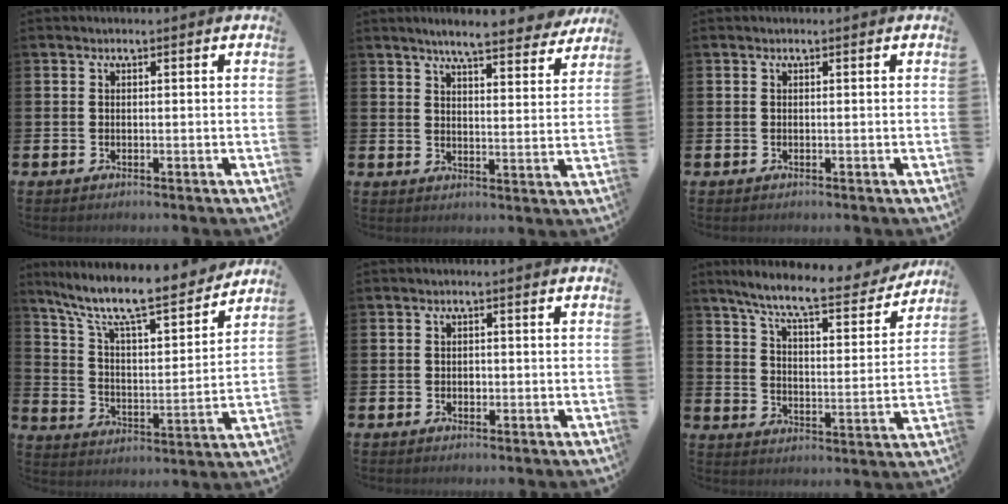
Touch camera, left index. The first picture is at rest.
{"total": 6.6, "force": [6.1, 0.7, 2.4], "torque": [-0.047, -0.036, 0.102]}
{"total": 0.0}
{"total": 10.3, "force": [9.0, 1.5, 4.7], "torque": [-0.125, -0.062, 0.148]}
{"total": 0.8, "force": [0.0, 0.7, 0.4], "torque": [-0.001, 0.002, -0.003]}
{"total": 8.6, "force": [7.6, 1.3, 3.9], "torque": [-0.101, -0.048, 0.127]}